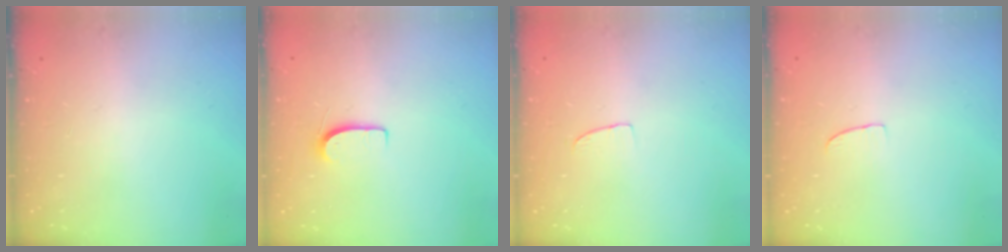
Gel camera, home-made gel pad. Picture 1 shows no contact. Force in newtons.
{"total": 6.2, "press": 6.2, "slide": 0.6}
{"total": 2.5, "press": 2.5, "slide": 0.1}
{"total": 2.6, "press": 2.6, "slide": 0.2}